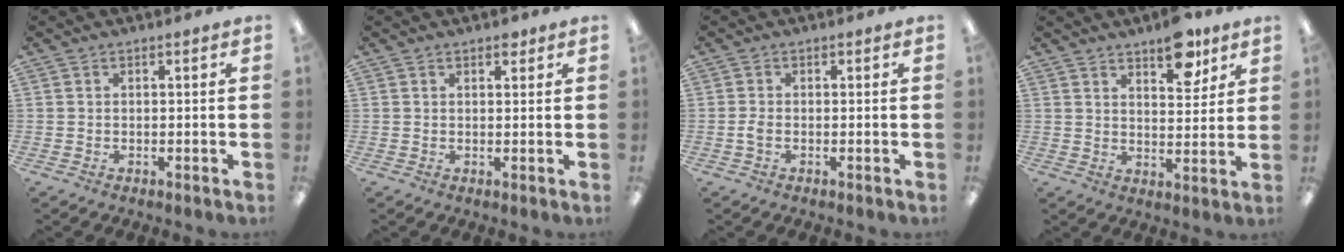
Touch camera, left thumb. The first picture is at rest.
{"total": 1.8, "force": [1.4, 0.9, 0.8], "torque": [0.000, -0.004, 0.021]}
{"total": 1.6, "force": [-0.4, 0.8, 1.3], "torque": [-0.024, 0.002, -0.008]}
{"total": 9.4, "force": [6.6, 4.1, 5.2], "torque": [-0.046, -0.041, 0.107]}